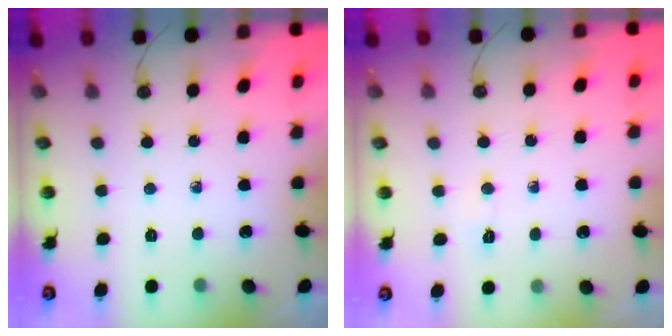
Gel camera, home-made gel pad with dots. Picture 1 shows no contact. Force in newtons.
{"total": 2.9, "press": 2.6, "slide": 1.4}